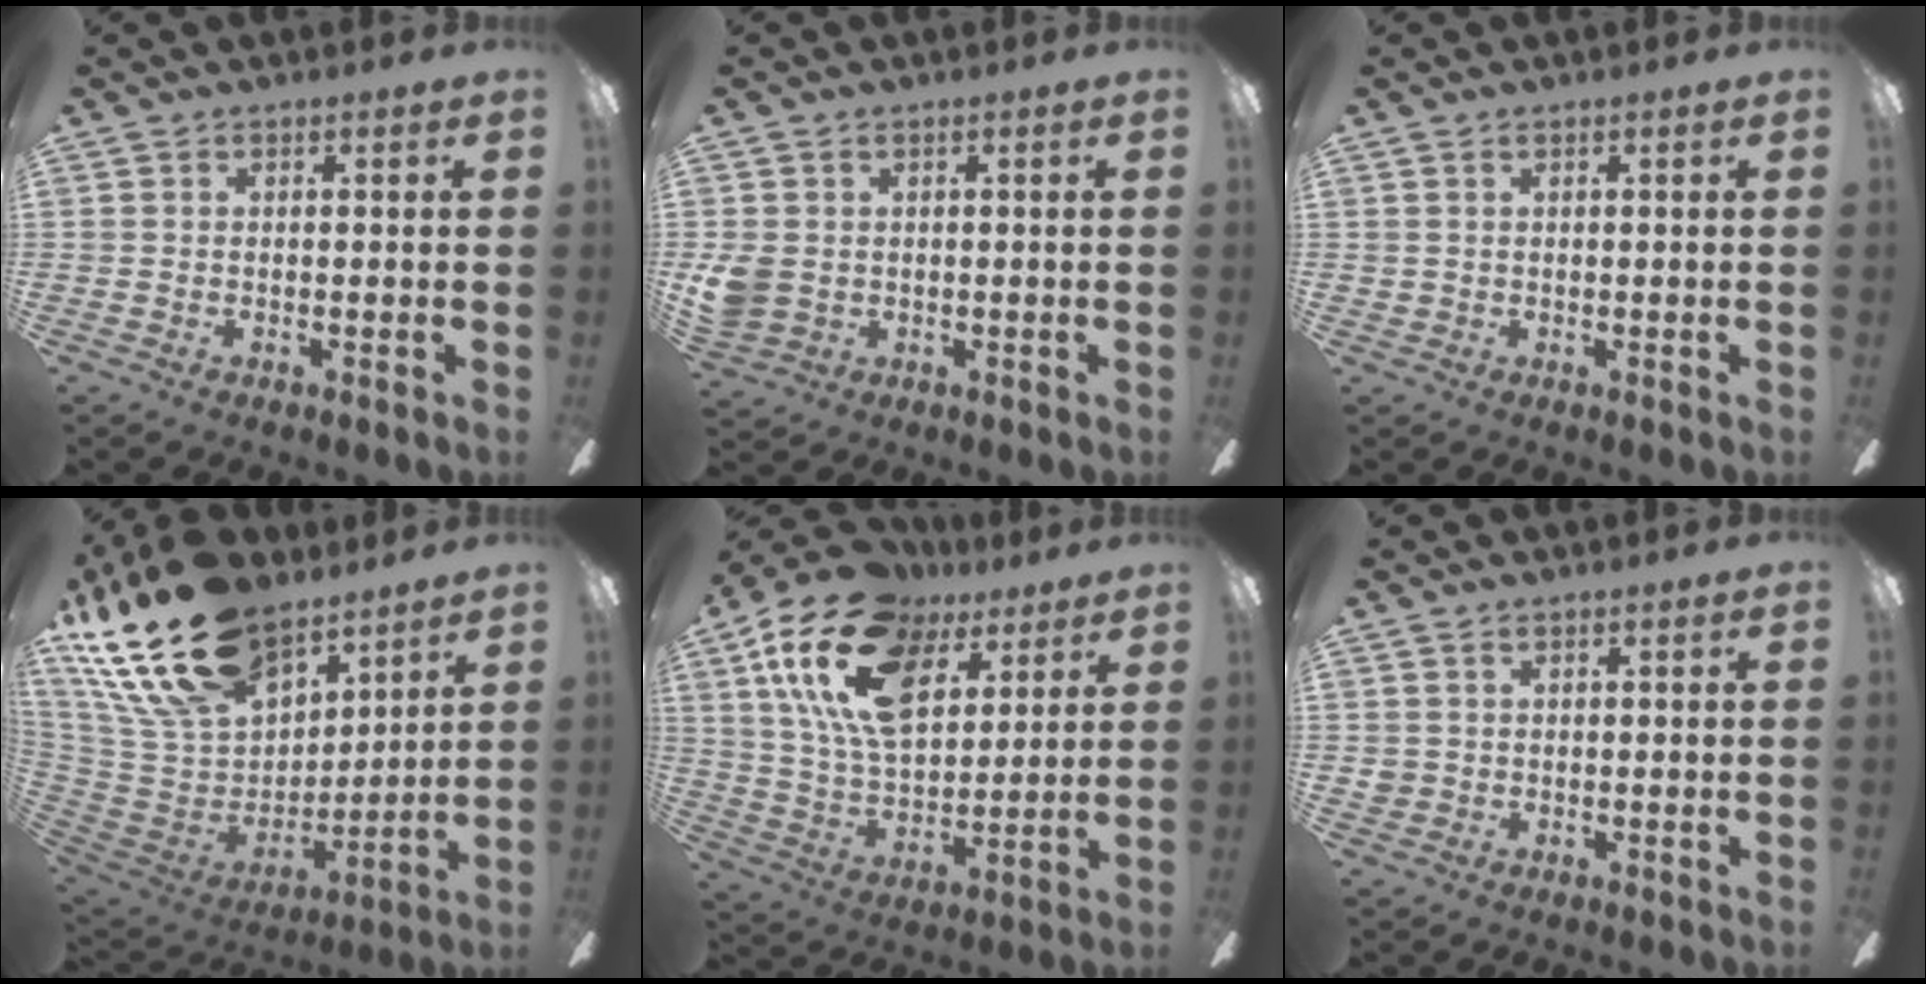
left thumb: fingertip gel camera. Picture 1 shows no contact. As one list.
[{"total": 5.0, "force": [0.5, 4.3, 2.6], "torque": [-0.061, 0.002, 0.009]}, {"total": 0.7, "force": [0.4, 0.5, 0.1], "torque": [-0.003, 0.003, 0.007]}, {"total": 26.0, "force": [17.7, 13.3, 13.5], "torque": [-0.292, -0.099, 0.326]}, {"total": 21.5, "force": [10.9, 12.2, 13.9], "torque": [-0.274, -0.039, 0.194]}, {"total": 1.7, "force": [0.5, 1.5, 0.4], "torque": [-0.009, 0.002, 0.010]}]